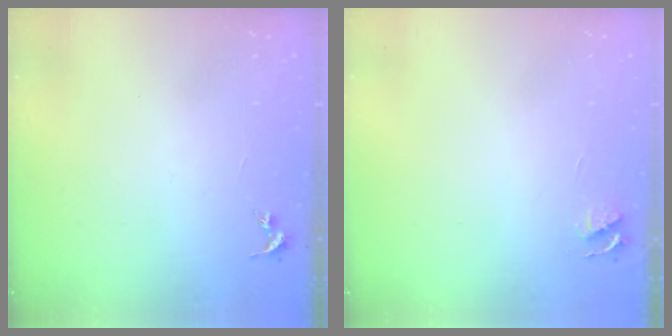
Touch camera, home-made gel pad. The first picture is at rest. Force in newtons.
{"total": 3.5, "press": 3.4, "slide": 0.5}